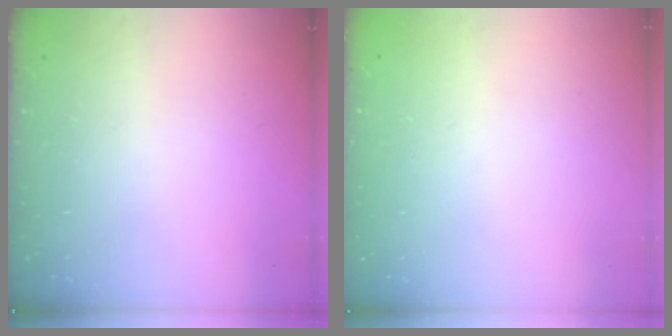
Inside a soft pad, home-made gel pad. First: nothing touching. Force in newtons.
{"total": 0.0}